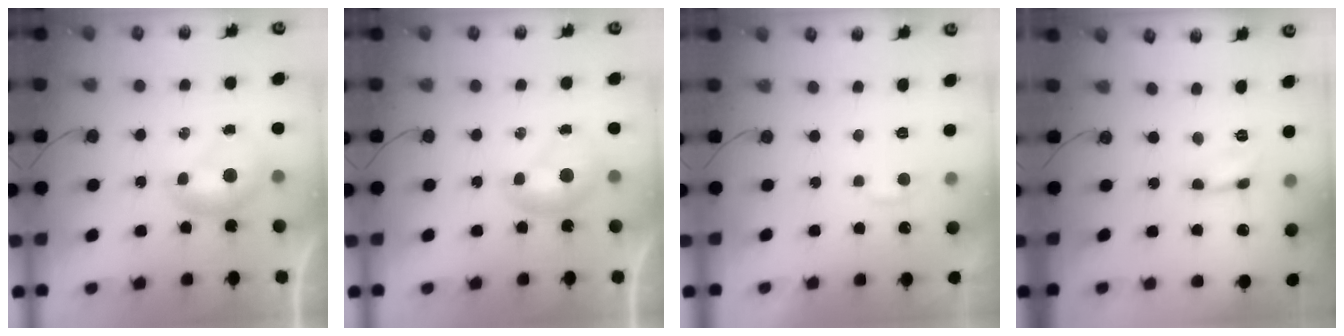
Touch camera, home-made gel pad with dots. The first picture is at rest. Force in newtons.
{"total": 0.0}
{"total": 2.2, "press": 2.1, "slide": 0.5}
{"total": 0.5, "press": 0.5, "slide": 0.1}